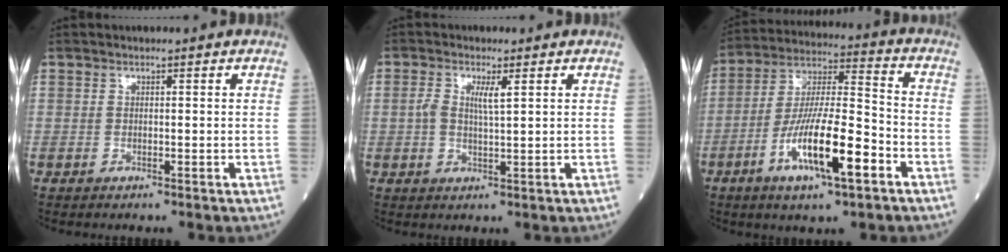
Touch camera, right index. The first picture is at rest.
{"total": 3.5, "force": [0.9, 0.7, 3.3], "torque": [-0.067, 0.004, 0.016]}
{"total": 14.8, "force": [-6.2, 2.4, 13.2], "torque": [-0.250, -0.006, -0.110]}